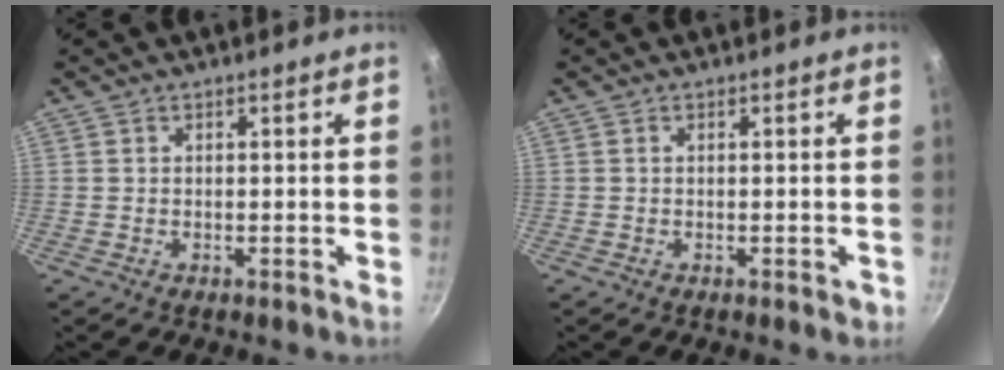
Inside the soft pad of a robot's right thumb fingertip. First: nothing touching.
{"total": 1.5, "force": [-0.4, 0.6, 1.2], "torque": [-0.013, 0.001, -0.005]}